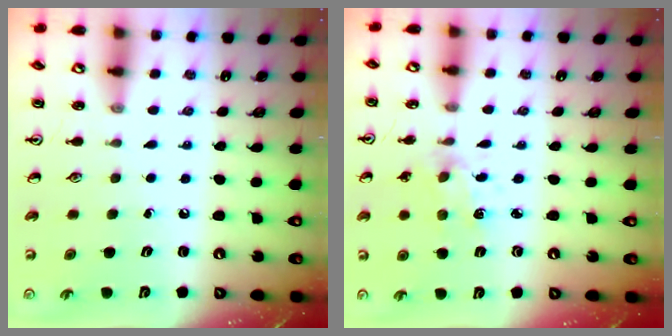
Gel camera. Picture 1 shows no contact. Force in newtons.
{"total": 2.4, "press": 2.3, "slide": 0.4}